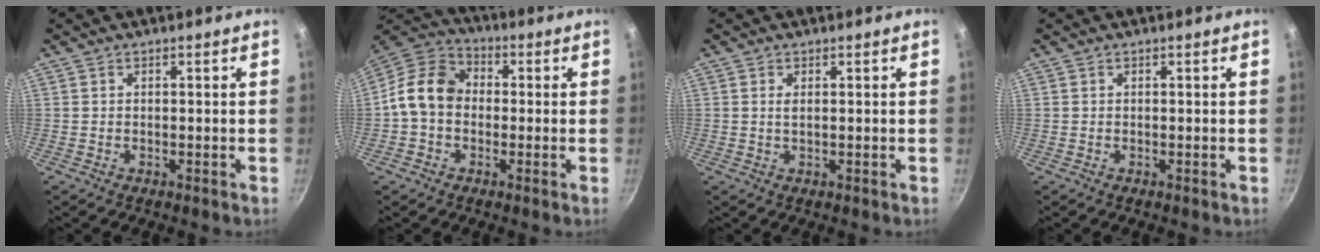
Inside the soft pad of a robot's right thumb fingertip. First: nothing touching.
{"total": 11.0, "force": [-0.6, 8.8, 6.5], "torque": [-0.089, 0.032, -0.036]}
{"total": 1.1, "force": [0.3, 0.5, 0.9], "torque": [-0.022, -0.001, 0.007]}
{"total": 0.0}